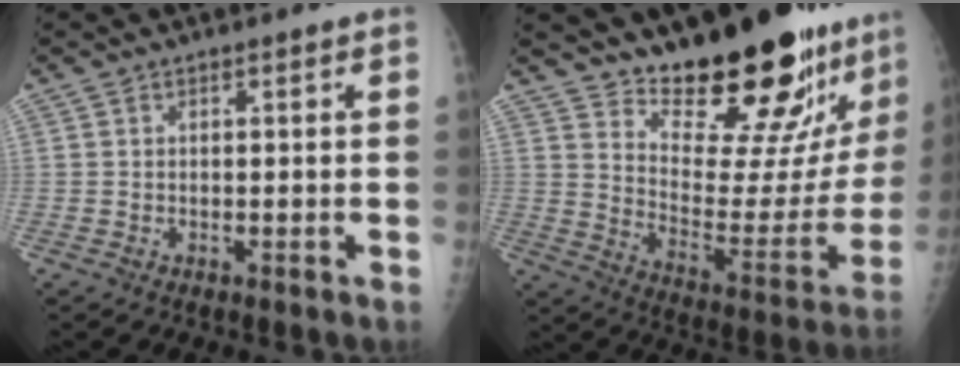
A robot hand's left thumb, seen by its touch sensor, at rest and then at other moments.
{"total": 24.4, "force": [19.7, 6.4, 12.9], "torque": [-0.154, -0.154, 0.280]}